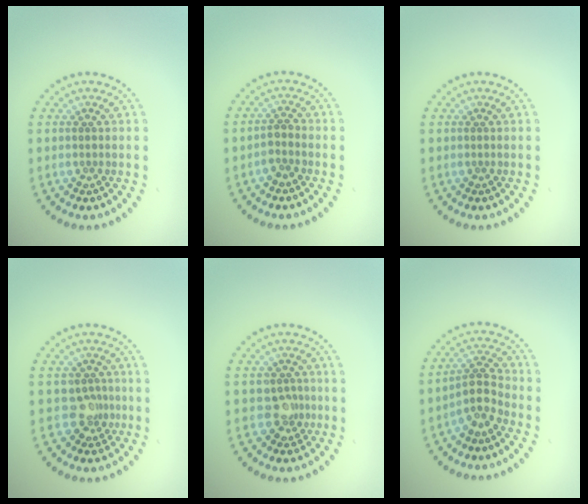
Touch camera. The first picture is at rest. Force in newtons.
{"total": 1.5, "press": 1.2, "slide": 0.9}
{"total": 0.0}
{"total": 2.0, "press": 1.6, "slide": 1.3}
{"total": 2.0, "press": 1.6, "slide": 1.1}
{"total": 2.9, "press": 2.2, "slide": 1.9}